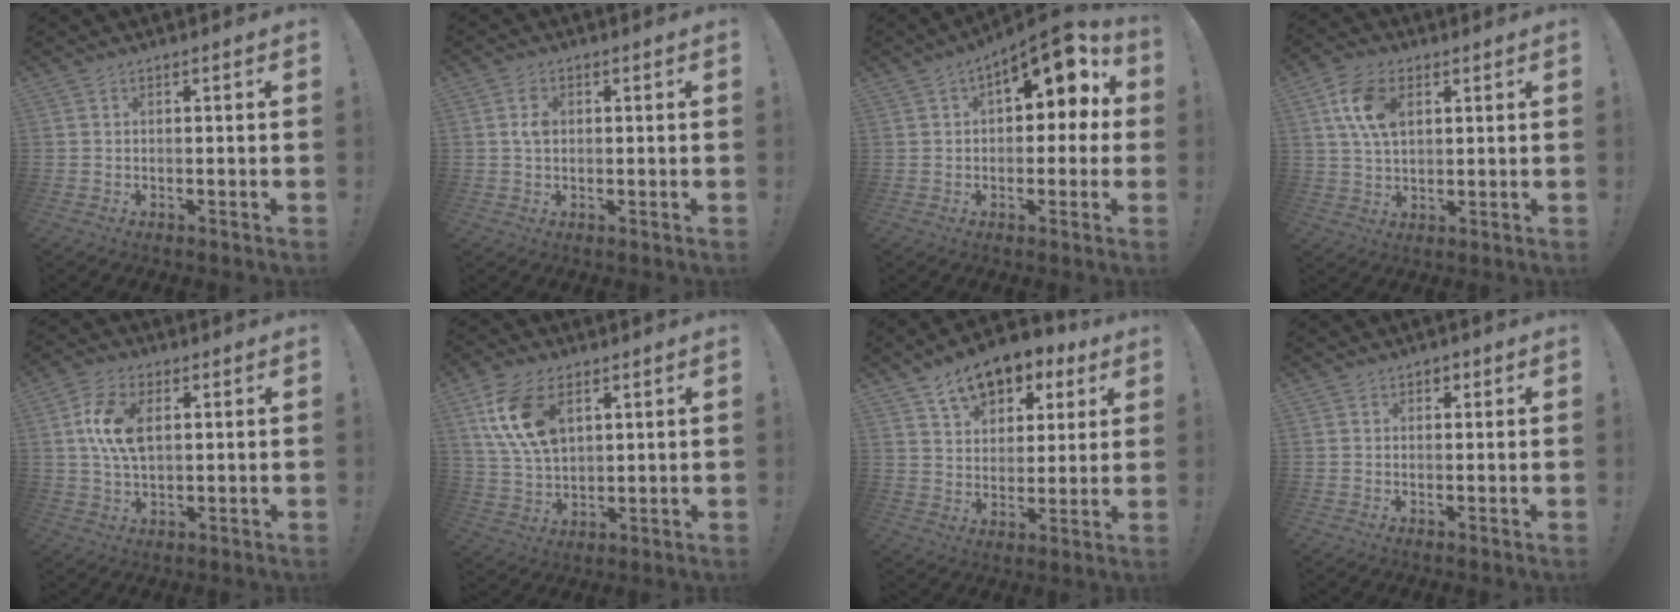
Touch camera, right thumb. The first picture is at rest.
{"total": 3.2, "force": [0.5, 2.2, 2.3], "torque": [-0.041, 0.006, 0.007]}
{"total": 10.3, "force": [4.3, 5.4, 7.7], "torque": [-0.087, -0.030, 0.073]}
{"total": 11.5, "force": [3.9, 7.4, 8.0], "torque": [-0.155, 0.006, 0.076]}
{"total": 11.1, "force": [2.4, 6.6, 8.6], "torque": [-0.167, 0.005, 0.044]}
{"total": 14.9, "force": [6.2, 9.0, 10.1], "torque": [-0.203, -0.008, 0.119]}
{"total": 12.2, "force": [8.0, 7.3, 5.7], "torque": [-0.088, -0.049, 0.147]}
{"total": 1.2, "force": [0.5, 1.1, 0.5], "torque": [-0.003, 0.000, 0.007]}